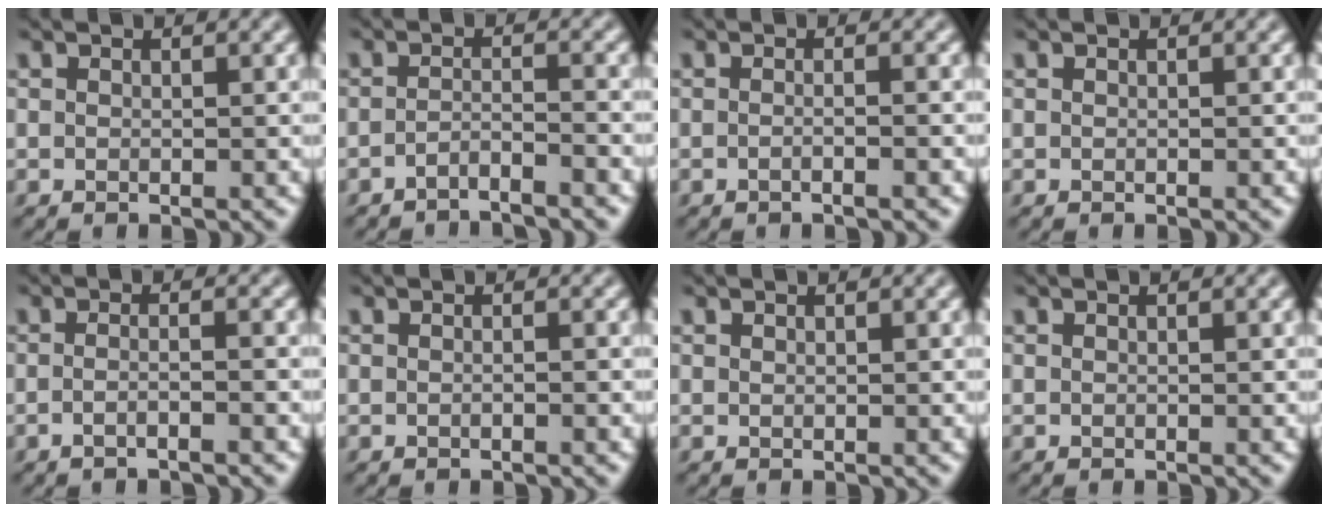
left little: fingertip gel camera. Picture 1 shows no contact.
{"total": 1.9, "force": [-1.7, -0.1, 0.8], "torque": [-0.015, 0.003, -0.037]}
{"total": 1.4, "force": [-0.6, 0.1, 1.2], "torque": [-0.010, -0.005, -0.015]}
{"total": 0.0}
{"total": 2.3, "force": [-1.0, 0.6, 2.0], "torque": [-0.012, -0.001, -0.032]}
{"total": 0.8, "force": [-0.4, 0.0, 0.7], "torque": [-0.011, 0.002, -0.007]}
{"total": 0.0}
{"total": 0.0}